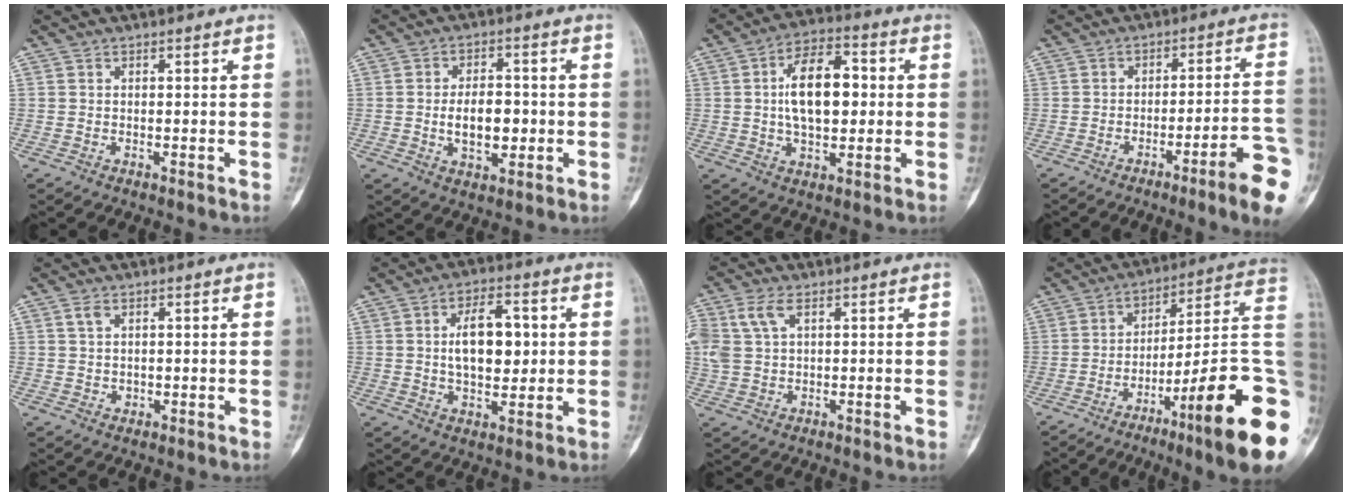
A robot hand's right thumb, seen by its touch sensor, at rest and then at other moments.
{"total": 8.6, "force": [-0.8, 5.1, 6.9], "torque": [-0.096, 0.006, -0.010]}
{"total": 13.8, "force": [1.2, 7.6, 11.4], "torque": [-0.171, 0.014, 0.016]}
{"total": 11.7, "force": [-6.0, 0.7, 10.1], "torque": [-0.127, 0.034, -0.082]}
{"total": 2.3, "force": [0.9, 1.6, 1.4], "torque": [-0.023, -0.003, 0.019]}
{"total": 10.8, "force": [1.4, 5.7, 9.1], "torque": [-0.125, -0.002, 0.026]}
{"total": 8.0, "force": [2.8, 4.7, 5.8], "torque": [-0.150, 0.013, 0.060]}
{"total": 23.8, "force": [-8.0, 3.4, 22.1], "torque": [-0.253, 0.038, -0.115]}